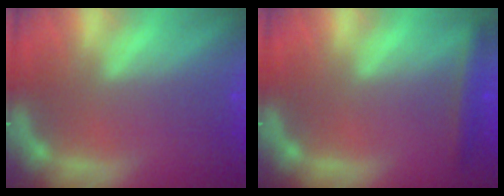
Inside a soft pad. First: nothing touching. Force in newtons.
{"total": 2.4}